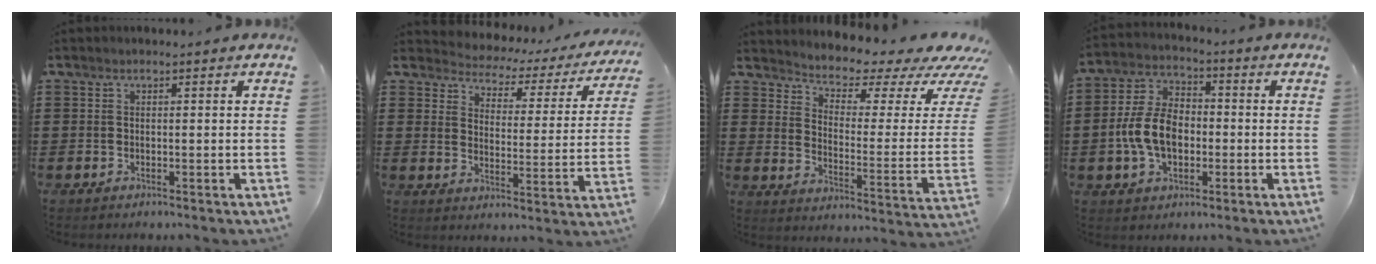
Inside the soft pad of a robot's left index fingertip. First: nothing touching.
{"total": 2.3, "force": [2.1, 0.9, 0.4], "torque": [-0.026, -0.022, 0.025]}
{"total": 3.1, "force": [2.7, 0.8, 1.3], "torque": [-0.038, -0.037, 0.036]}
{"total": 9.0, "force": [-1.7, 5.7, 6.7], "torque": [-0.161, 0.006, -0.039]}